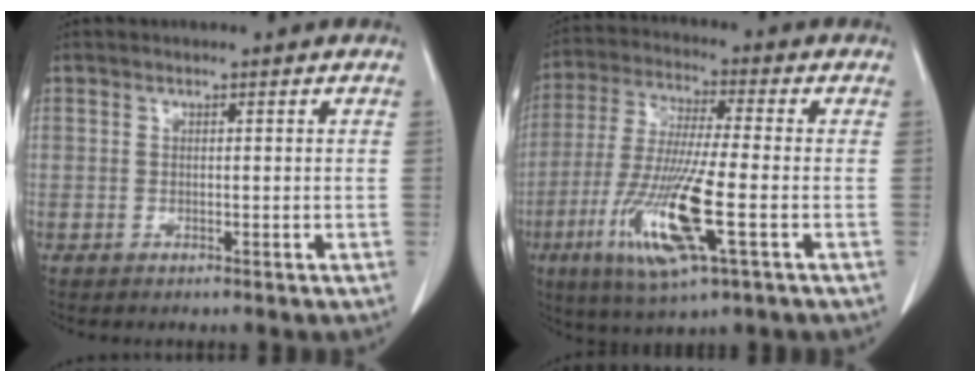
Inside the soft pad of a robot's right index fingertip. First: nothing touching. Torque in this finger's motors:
{"motor_torque": [1.88, -0.26, 0.47, 0.15]}